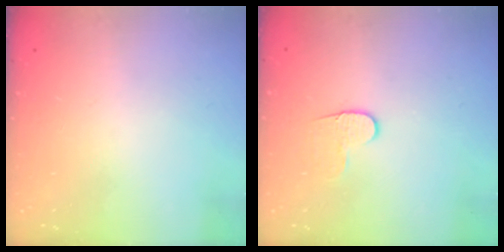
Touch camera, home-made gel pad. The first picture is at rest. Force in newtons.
{"total": 6.2, "press": 6.1, "slide": 0.6}